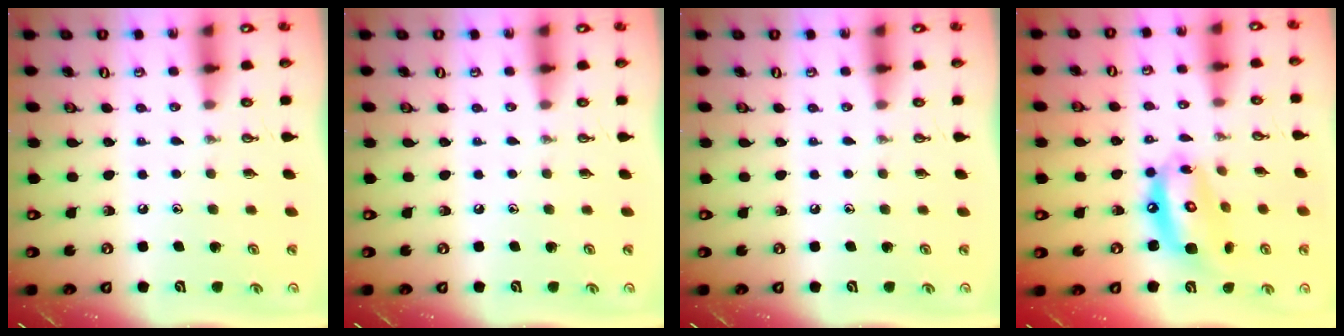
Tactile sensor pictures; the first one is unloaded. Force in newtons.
{"total": 0.0}
{"total": 0.0}
{"total": 13.0, "press": 12.9, "slide": 1.8}